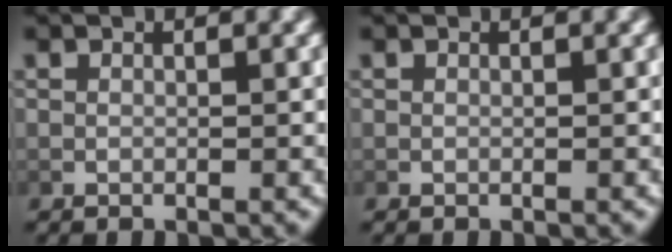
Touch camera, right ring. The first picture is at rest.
{"total": 0.0}